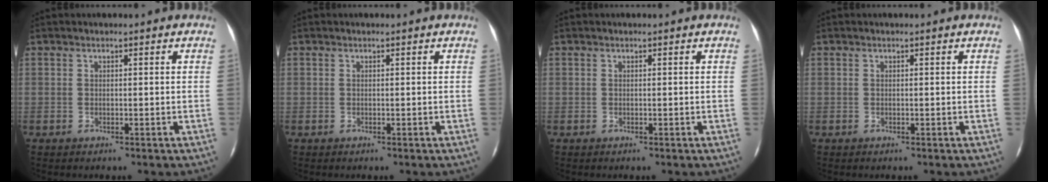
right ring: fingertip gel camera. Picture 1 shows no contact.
{"total": 0.0}
{"total": 0.0}
{"total": 0.0}